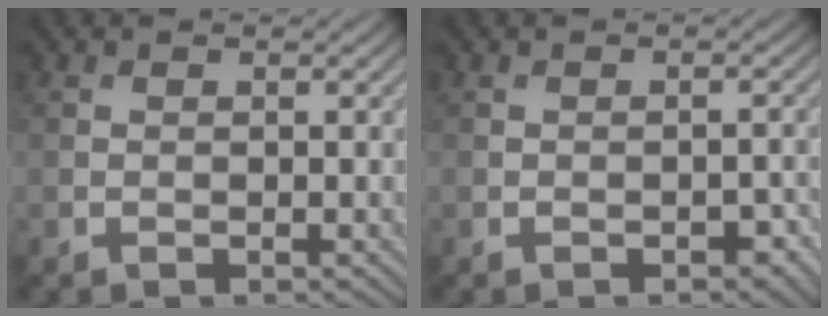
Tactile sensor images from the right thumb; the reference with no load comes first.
{"total": 1.8, "force": [-1.0, 0.9, 1.3], "torque": [-0.016, -0.001, -0.013]}